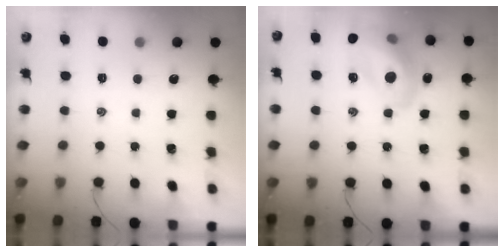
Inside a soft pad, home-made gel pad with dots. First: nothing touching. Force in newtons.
{"total": 16.3, "press": 16.1, "slide": 2.3}